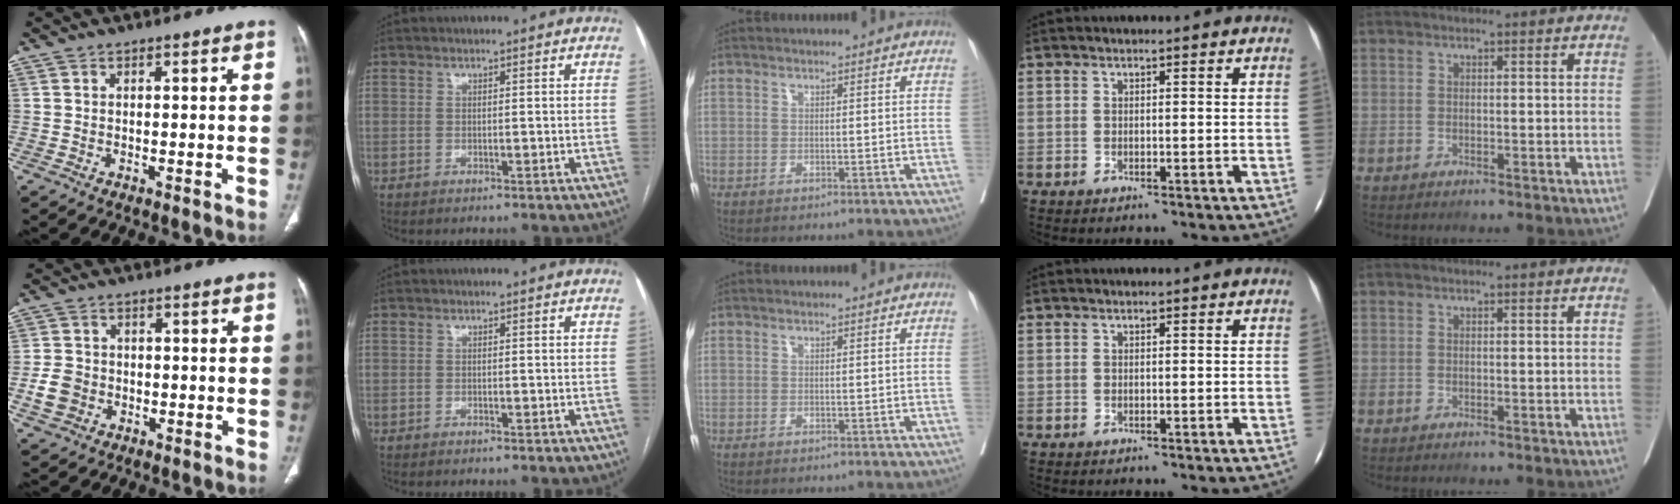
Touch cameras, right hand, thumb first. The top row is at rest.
{"thumb": {"total": 5.1, "force": [-1.5, 4.3, 2.3], "torque": [-0.038, 0.014, -0.027]}}